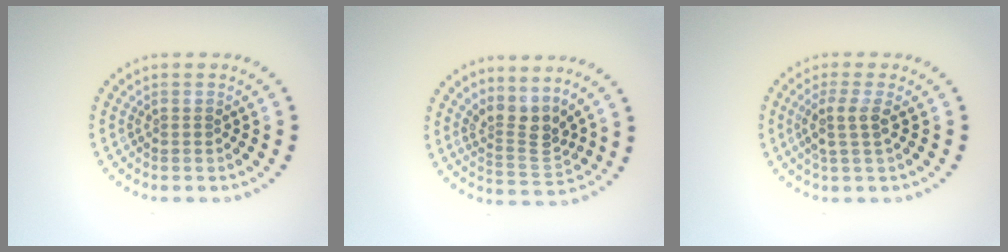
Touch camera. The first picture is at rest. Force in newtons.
{"total": 3.2, "press": 2.5, "slide": 2.1}
{"total": 2.4, "press": 1.9, "slide": 1.5}